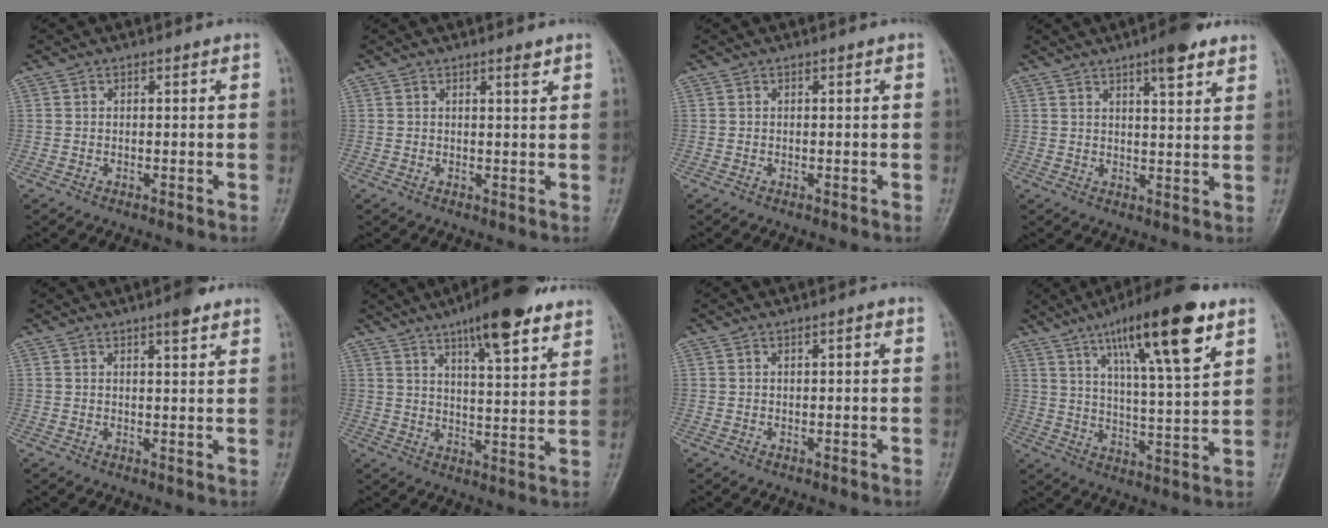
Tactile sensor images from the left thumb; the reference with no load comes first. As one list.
[{"total": 1.6, "force": [1.2, 0.2, 1.1], "torque": [-0.016, -0.008, 0.018]}, {"total": 0.0}, {"total": 7.4, "force": [4.9, 1.8, 5.3], "torque": [-0.067, -0.024, 0.067]}, {"total": 3.9, "force": [2.6, 0.9, 2.7], "torque": [-0.033, -0.013, 0.035]}, {"total": 15.5, "force": [10.3, 3.9, 10.9], "torque": [-0.139, -0.044, 0.156]}, {"total": 0.9, "force": [0.3, 0.2, 0.8], "torque": [-0.014, 0.002, 0.004]}, {"total": 18.3, "force": [9.9, 3.5, 15.0], "torque": [-0.227, -0.037, 0.162]}]